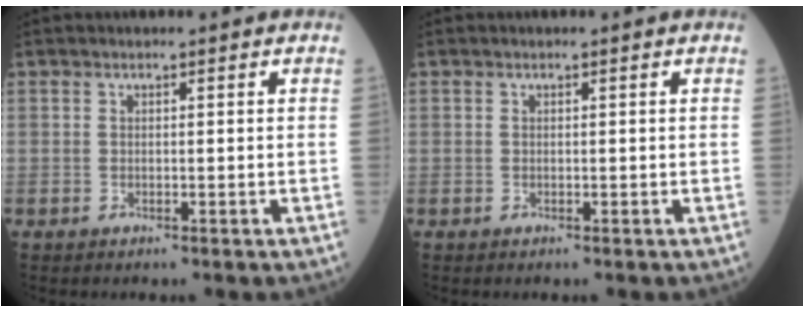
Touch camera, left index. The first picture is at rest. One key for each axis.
{"total": 0.0}